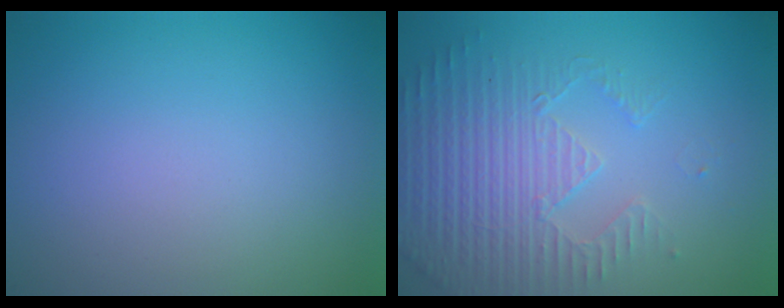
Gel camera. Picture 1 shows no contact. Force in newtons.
{"total": 3.9, "press": 3.8, "slide": 0.8}